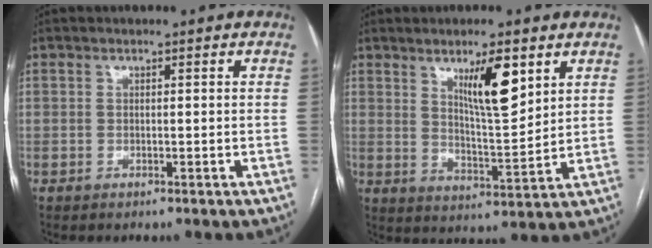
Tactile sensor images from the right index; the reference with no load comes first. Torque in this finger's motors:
{"motor_torque": [0.68, 0.67, 0.34, 0.09]}